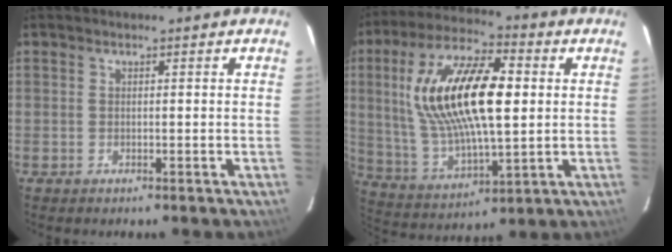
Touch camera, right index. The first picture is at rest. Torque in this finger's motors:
{"motor_torque": [1.17, -0.12, 1.05, 0.21]}